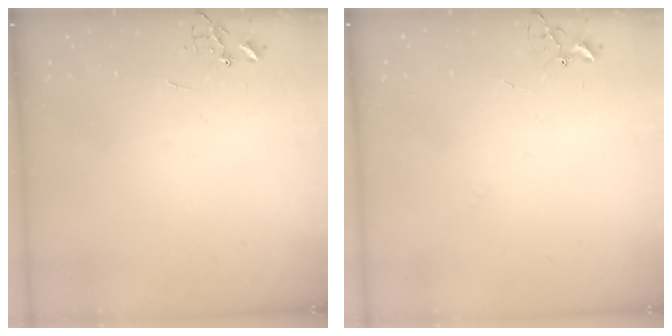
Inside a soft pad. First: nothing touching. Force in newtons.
{"total": 4.9, "press": 4.9, "slide": 0.5}